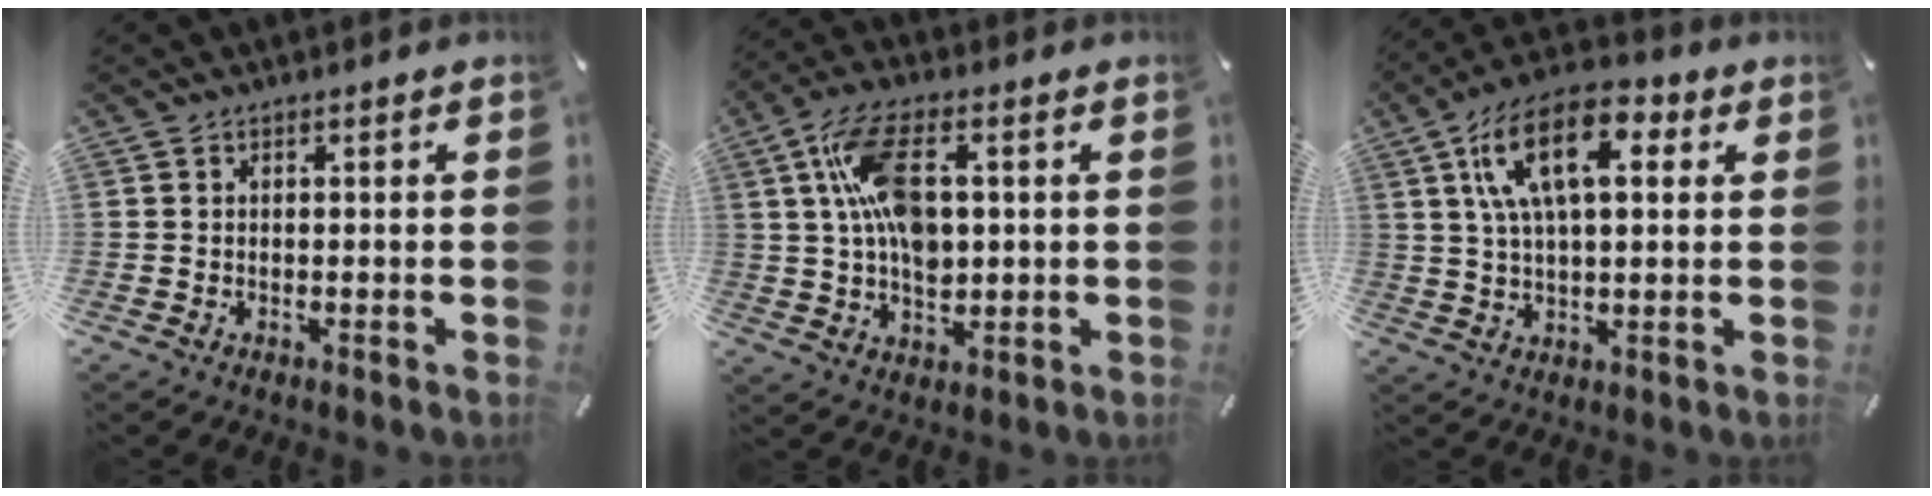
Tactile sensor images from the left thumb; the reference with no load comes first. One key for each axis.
{"total": 12.9, "fx": 2.5, "fy": 7.3, "fz": 10.4, "tx": -0.208, "ty": 0.003, "tz": 0.042}
{"total": 15.4, "fx": 5.8, "fy": 7.6, "fz": 12.1, "tx": -0.238, "ty": 0.000, "tz": 0.095}